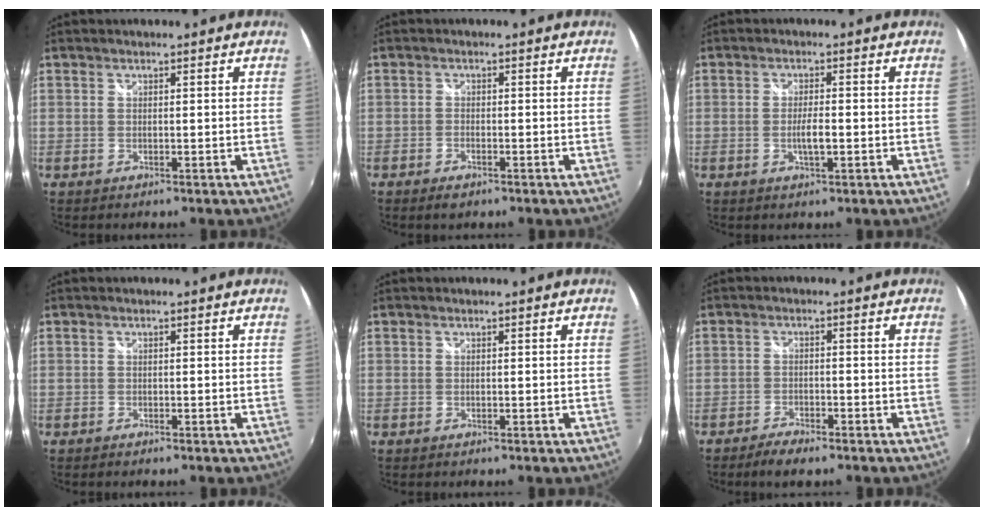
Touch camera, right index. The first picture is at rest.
{"total": 2.2, "force": [-1.6, 1.0, 1.1], "torque": [-0.031, -0.002, -0.031]}
{"total": 3.0, "force": [-0.8, 0.5, 2.9], "torque": [-0.052, -0.002, -0.013]}
{"total": 0.7, "force": [-0.6, 0.3, 0.2], "torque": [-0.008, -0.003, -0.013]}
{"total": 0.0}
{"total": 4.5, "force": [-3.6, 1.3, 2.4], "torque": [-0.063, -0.003, -0.067]}